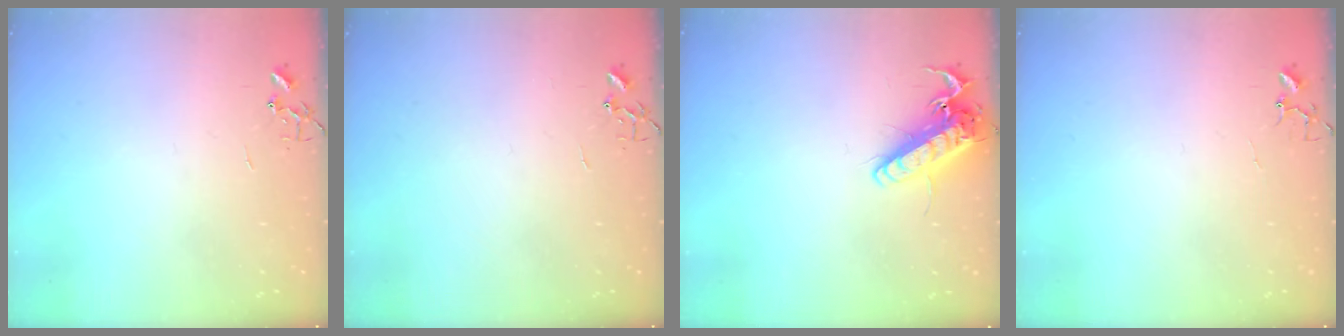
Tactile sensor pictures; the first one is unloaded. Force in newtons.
{"total": 0.0}
{"total": 14.6, "press": 14.4, "slide": 2.4}
{"total": 3.8, "press": 3.8, "slide": 0.4}